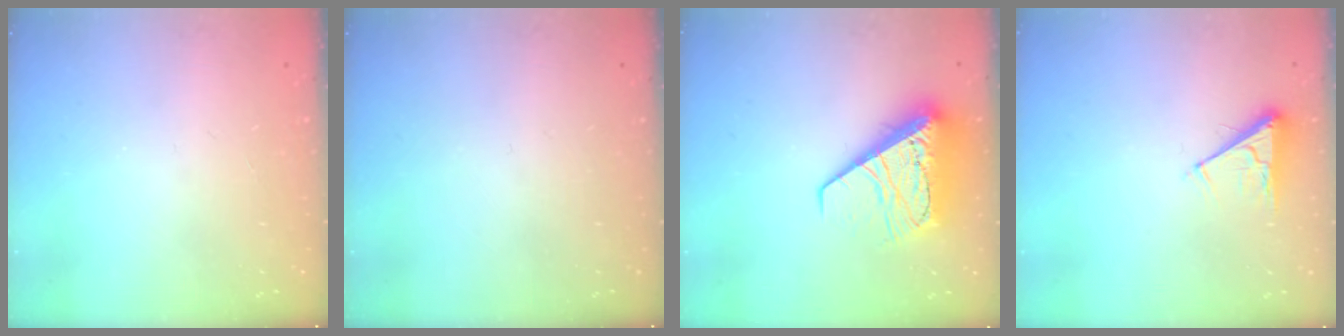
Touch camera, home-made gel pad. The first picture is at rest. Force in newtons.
{"total": 0.0}
{"total": 11.6, "press": 11.5, "slide": 1.6}
{"total": 4.4, "press": 4.4, "slide": 0.8}